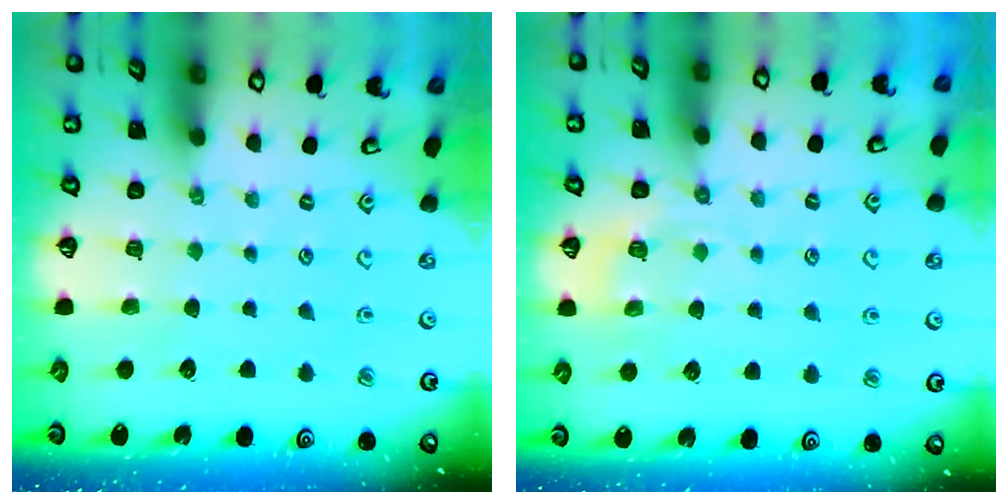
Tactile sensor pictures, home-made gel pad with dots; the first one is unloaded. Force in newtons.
{"total": 5.5, "press": 5.3, "slide": 1.5}